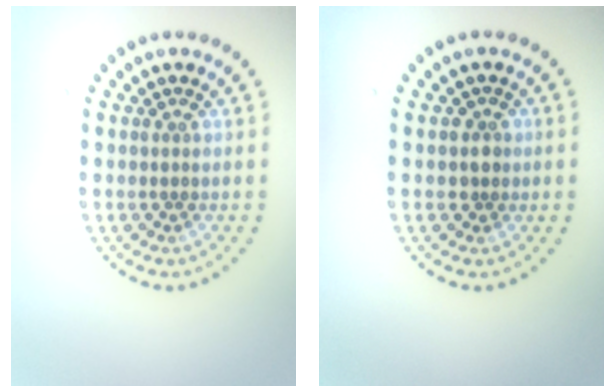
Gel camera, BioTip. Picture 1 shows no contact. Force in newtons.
{"total": 1.5, "press": 1.3, "slide": 0.7}